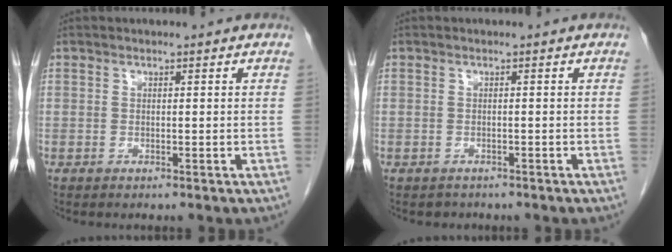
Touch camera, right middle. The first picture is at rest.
{"total": 1.4, "force": [-1.2, 0.8, -0.1], "torque": [-0.010, 0.000, -0.019]}